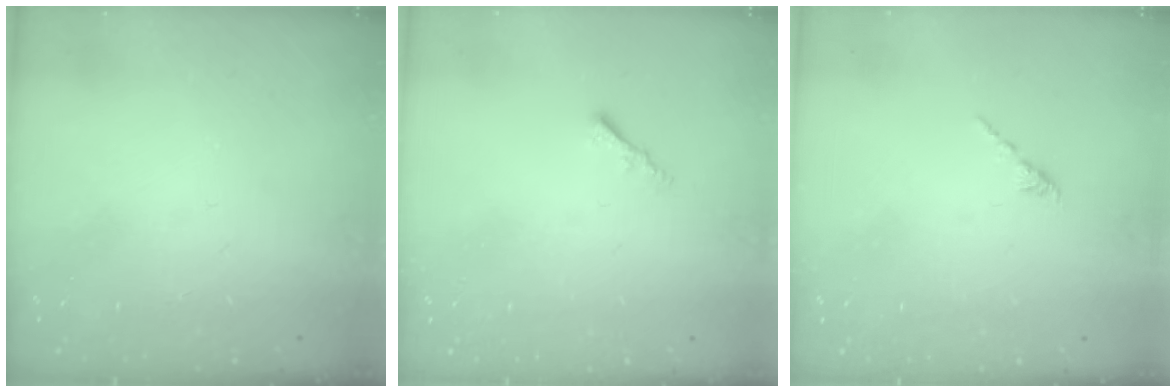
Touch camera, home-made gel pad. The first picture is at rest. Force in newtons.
{"total": 1.5, "press": 1.5, "slide": 0.4}
{"total": 1.6, "press": 1.5, "slide": 0.6}